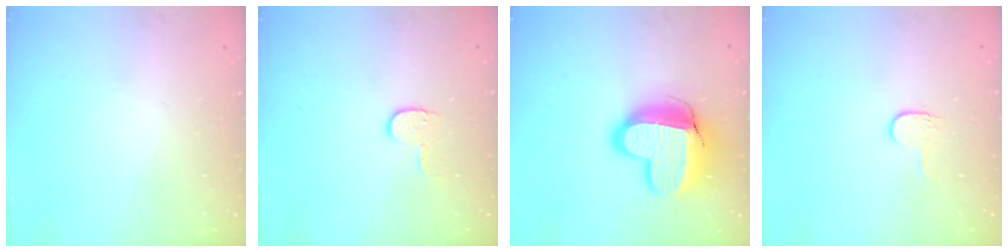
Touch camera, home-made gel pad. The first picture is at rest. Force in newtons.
{"total": 5.2, "press": 5.1, "slide": 0.6}
{"total": 17.3, "press": 17.2, "slide": 1.3}
{"total": 3.6, "press": 3.6, "slide": 0.4}